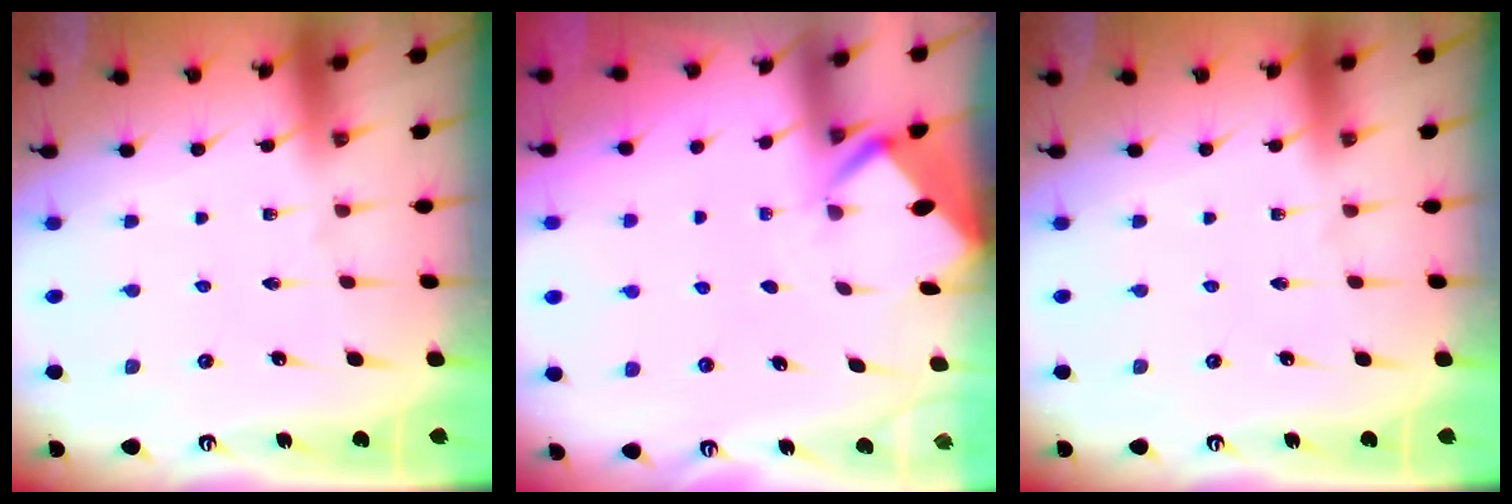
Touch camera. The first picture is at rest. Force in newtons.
{"total": 2.8, "press": 2.8, "slide": 0.2}
{"total": 0.0}